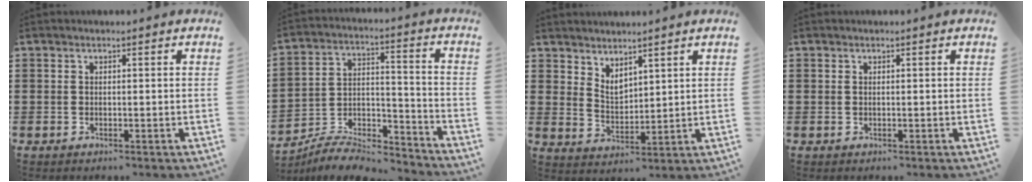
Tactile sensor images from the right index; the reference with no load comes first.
{"total": 7.5, "force": [-7.1, 1.5, 1.6], "torque": [-0.028, 0.015, -0.140]}
{"total": 3.2, "force": [2.8, 1.3, 0.7], "torque": [-0.024, -0.004, 0.054]}
{"total": 0.0}